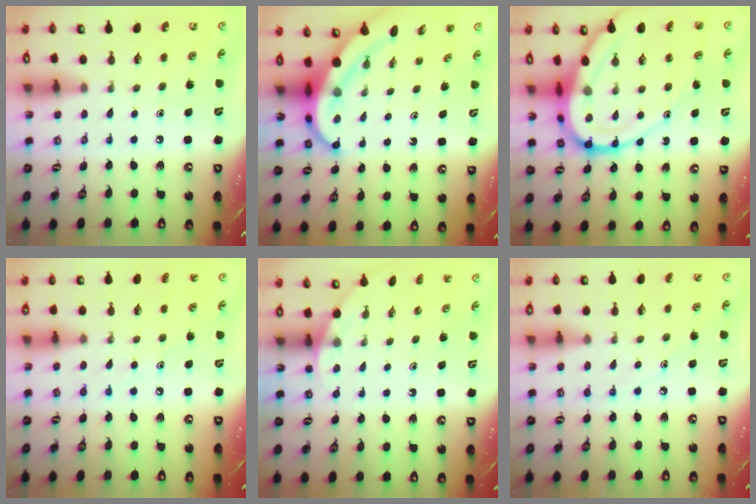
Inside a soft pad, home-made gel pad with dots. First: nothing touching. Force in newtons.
{"total": 8.1, "press": 8.1, "slide": 1.1}
{"total": 18.5, "press": 18.4, "slide": 2.1}
{"total": 7.5, "press": 7.5, "slide": 0.8}
{"total": 1.8, "press": 1.8, "slide": 0.1}
{"total": 4.8, "press": 4.8, "slide": 0.6}